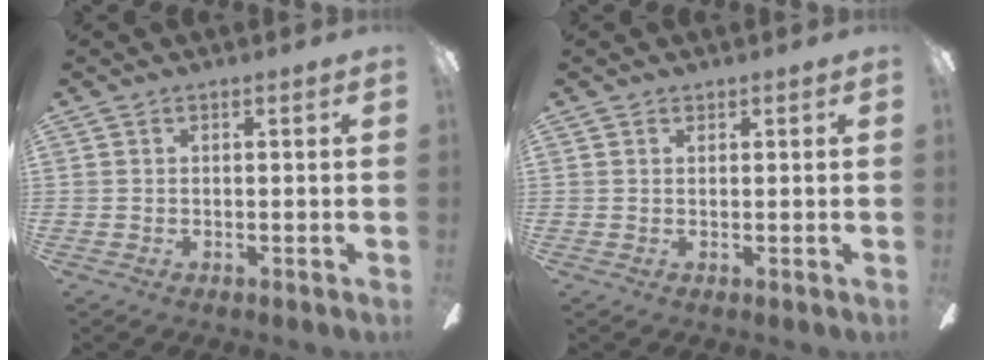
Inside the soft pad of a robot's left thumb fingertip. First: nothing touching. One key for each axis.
{"total": 0.5, "fx": 0.4, "fy": 0.2, "fz": 0.2, "tx": -0.005, "ty": 0.000, "tz": 0.008}